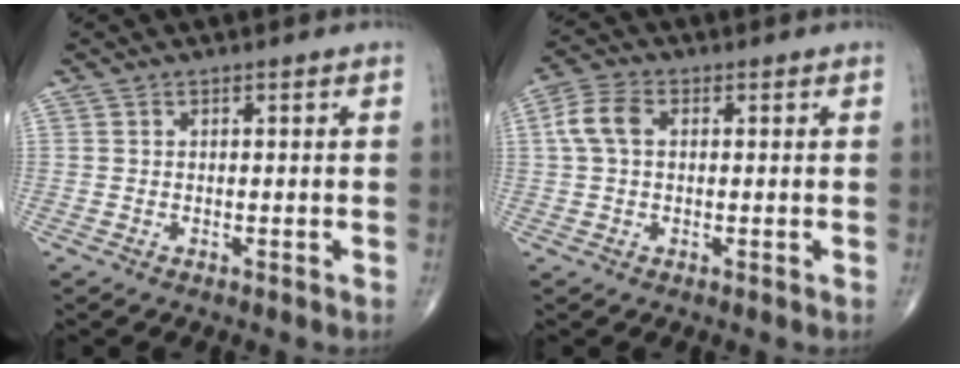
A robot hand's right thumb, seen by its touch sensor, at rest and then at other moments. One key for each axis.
{"total": 5.8, "fx": 1.0, "fy": 3.7, "fz": 4.4, "tx": -0.101, "ty": 0.017, "tz": 0.016}